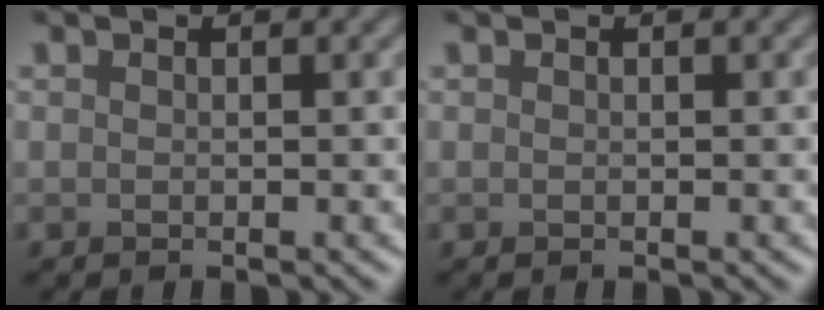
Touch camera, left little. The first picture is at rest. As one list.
[{"total": 0.0}]